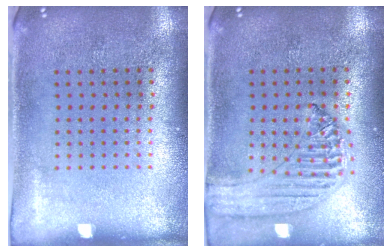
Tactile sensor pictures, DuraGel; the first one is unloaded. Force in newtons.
{"total": 1.2, "press": 1.2, "slide": 0.1}